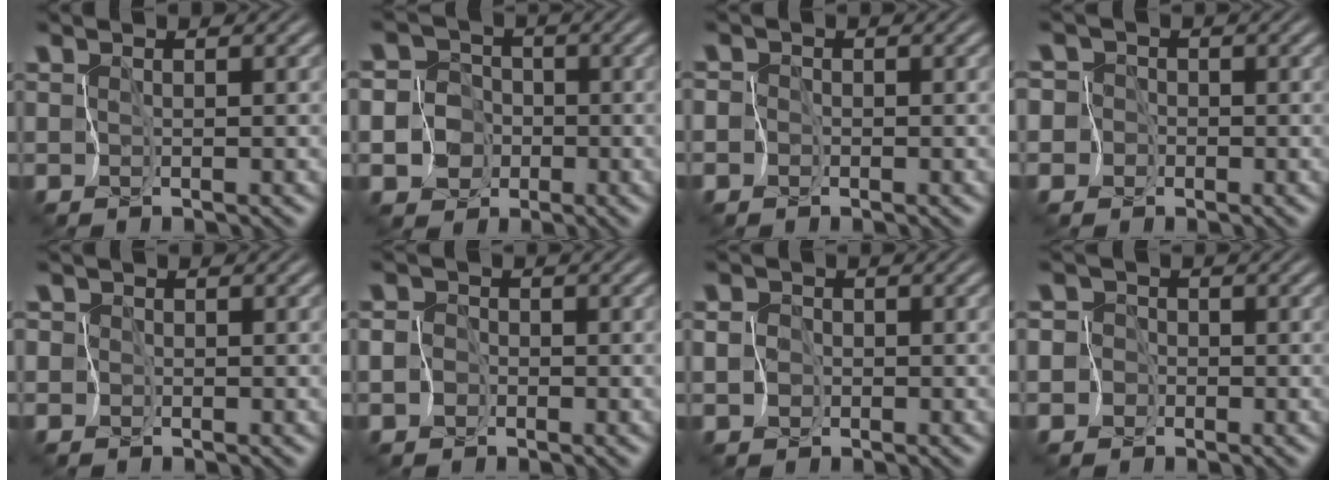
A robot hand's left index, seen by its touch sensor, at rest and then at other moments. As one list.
[{"total": 10.5, "force": [-3.0, 9.8, 2.4], "torque": [-0.080, 0.003, -0.077]}, {"total": 3.2, "force": [-1.3, 2.9, 0.3], "torque": [0.006, 0.011, -0.050]}, {"total": 5.9, "force": [-2.3, 5.4, 1.0], "torque": [-0.023, 0.013, -0.078]}, {"total": 3.3, "force": [-0.4, 3.2, 0.7], "torque": [-0.012, 0.017, -0.043]}, {"total": 3.4, "force": [-1.6, 2.9, 0.6], "torque": [0.005, 0.005, -0.051]}, {"total": 2.8, "force": [-0.9, 2.6, 0.6], "torque": [0.005, 0.008, -0.038]}, {"total": 5.4, "force": [-2.4, 4.8, 0.7], "torque": [-0.008, 0.005, -0.070]}]